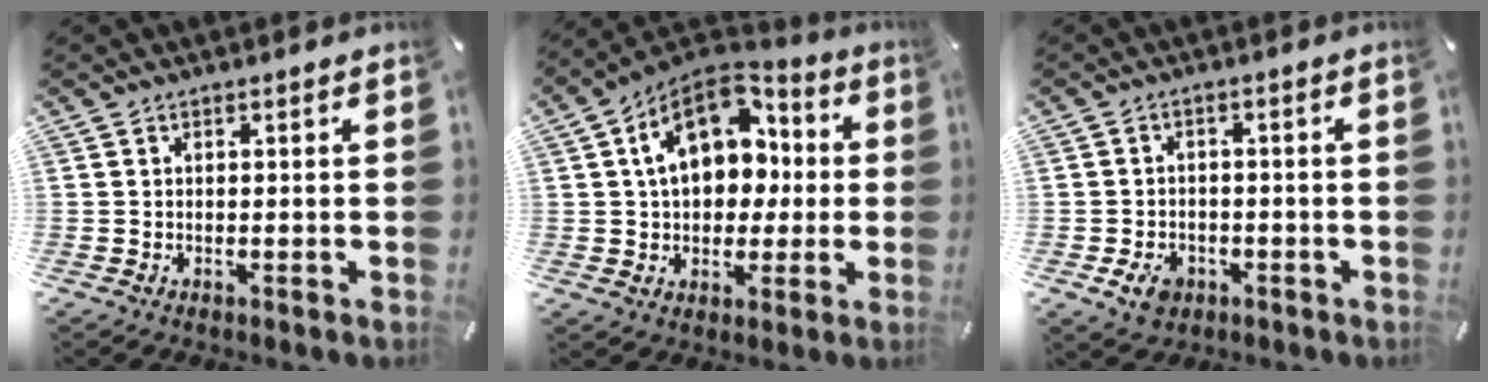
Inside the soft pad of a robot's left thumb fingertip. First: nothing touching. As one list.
[{"total": 16.6, "force": [4.1, 12.3, 10.3], "torque": [-0.180, -0.014, 0.076]}, {"total": 5.0, "force": [-2.4, 3.8, 2.2], "torque": [-0.053, 0.008, -0.046]}]